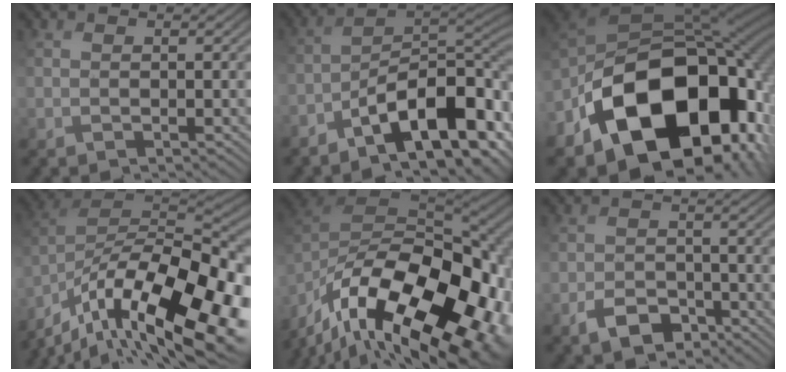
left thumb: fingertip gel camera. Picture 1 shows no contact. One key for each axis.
{"total": 13.2, "fx": -7.4, "fy": 5.0, "fz": 9.8, "tx": -0.138, "ty": -0.009, "tz": -0.120}
{"total": 20.2, "fx": -7.5, "fy": 12.9, "fz": 13.5, "tx": -0.245, "ty": -0.032, "tz": -0.108}
{"total": 18.5, "fx": -12.6, "fy": 7.1, "fz": 11.6, "tx": -0.221, "ty": -0.008, "tz": -0.202}
{"total": 19.6, "fx": -12.0, "fy": 9.1, "fz": 12.5, "tx": -0.232, "ty": -0.003, "tz": -0.183}
{"total": 3.6, "fx": -2.8, "fy": 1.9, "fz": 1.1, "tx": -0.019, "ty": -0.003, "tz": -0.052}